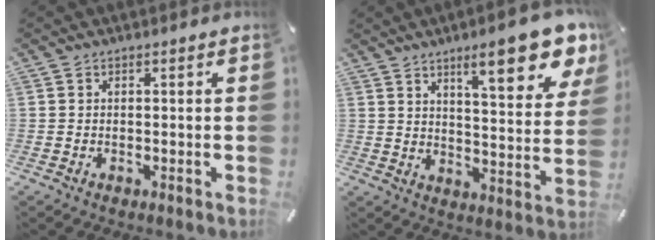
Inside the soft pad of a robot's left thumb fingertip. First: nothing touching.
{"total": 16.1, "force": [10.3, 4.4, 11.6], "torque": [-0.165, -0.060, 0.161]}